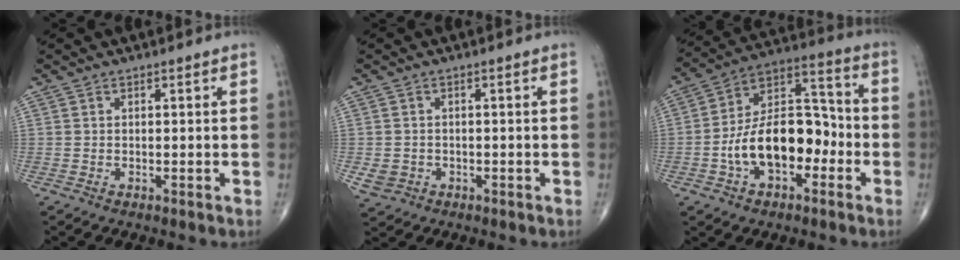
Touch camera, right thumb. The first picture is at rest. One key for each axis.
{"total": 3.0, "fx": -0.8, "fy": 2.6, "fz": 1.0, "tx": -0.014, "ty": 0.004, "tz": -0.007}
{"total": 16.8, "fx": -4.4, "fy": 9.8, "fz": 12.9, "tx": -0.196, "ty": 0.051, "tz": -0.080}